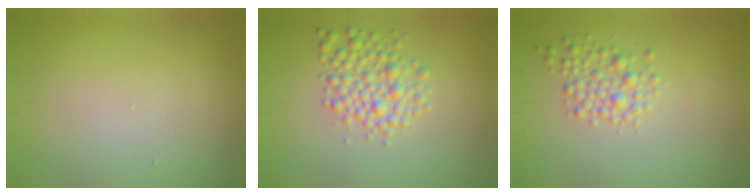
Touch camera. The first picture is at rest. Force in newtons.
{"total": 3.5, "press": 3.5, "slide": 0.1}
{"total": 2.3, "press": 2.3, "slide": 0.1}